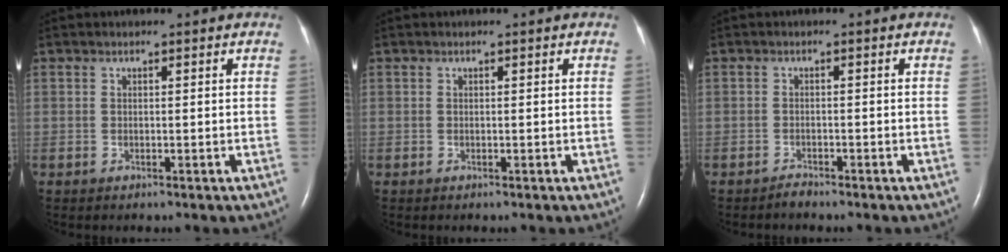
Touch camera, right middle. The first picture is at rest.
{"total": 0.0}
{"total": 1.0, "force": [-1.0, 0.1, 0.1], "torque": [-0.004, -0.002, -0.016]}